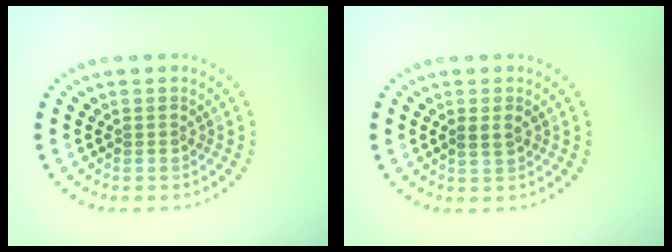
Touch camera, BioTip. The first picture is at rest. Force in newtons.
{"total": 1.1, "press": 1.1, "slide": 0.4}